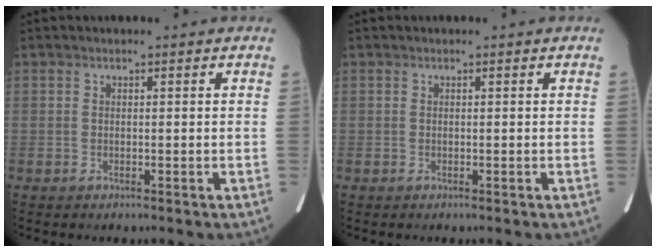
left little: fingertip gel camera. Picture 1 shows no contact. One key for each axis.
{"total": 0.0}